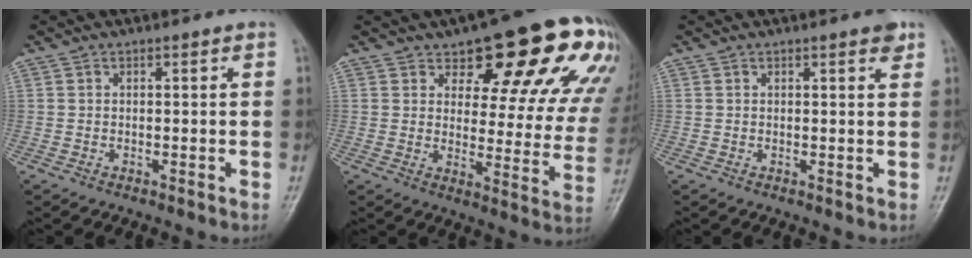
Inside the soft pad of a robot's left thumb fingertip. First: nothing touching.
{"total": 22.8, "force": [12.3, 9.3, 16.8], "torque": [-0.169, -0.041, 0.156]}
{"total": 2.0, "force": [1.3, 0.6, 1.4], "torque": [-0.014, -0.005, 0.013]}